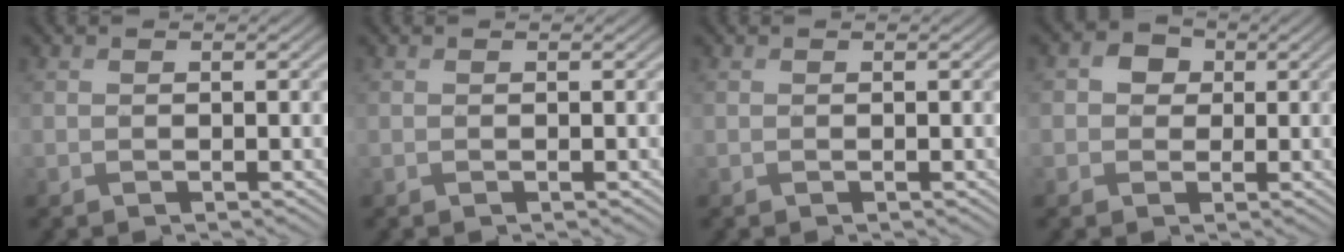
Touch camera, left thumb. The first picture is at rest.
{"total": 0.0}
{"total": 0.0}
{"total": 3.4, "force": [0.3, 3.2, 1.3], "torque": [-0.031, 0.006, -0.004]}